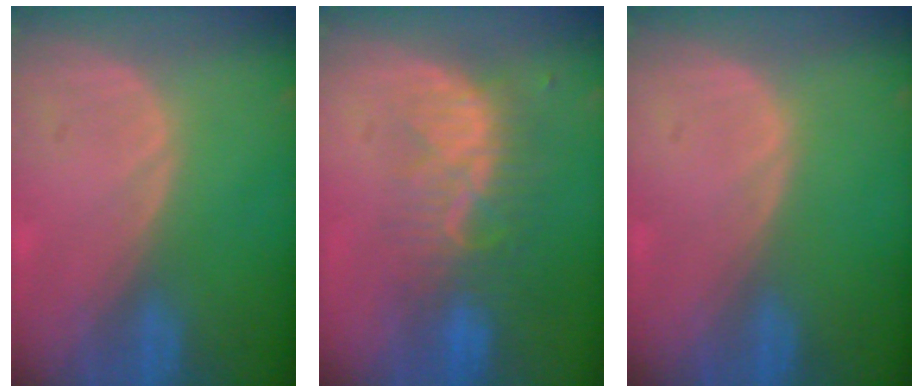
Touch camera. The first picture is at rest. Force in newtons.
{"total": 8.1, "press": 7.2, "slide": 3.8}
{"total": 0.0}